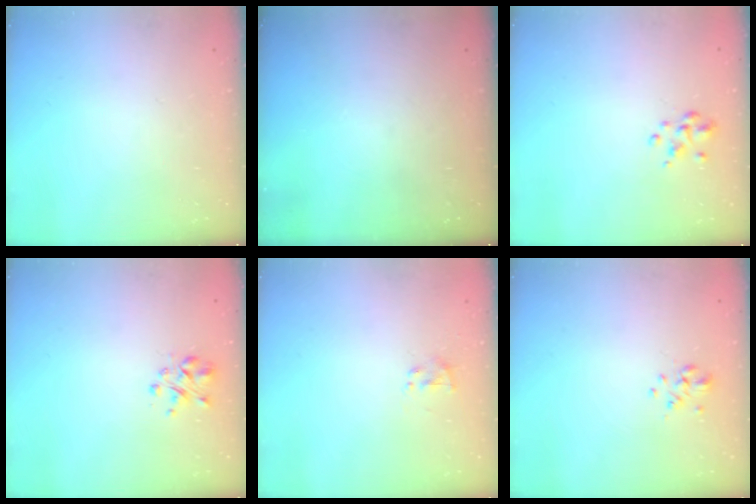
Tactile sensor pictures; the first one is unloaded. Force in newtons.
{"total": 0.0}
{"total": 2.5, "press": 2.4, "slide": 0.7}
{"total": 2.2, "press": 2.2, "slide": 0.3}
{"total": 1.4, "press": 1.2, "slide": 0.6}
{"total": 1.9, "press": 1.7, "slide": 0.8}